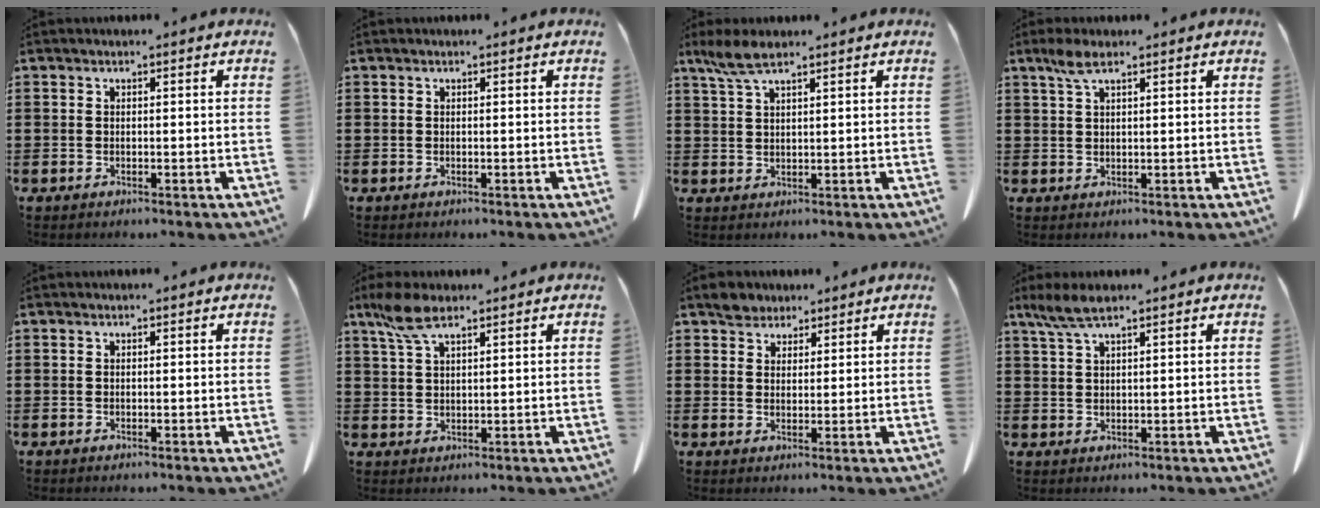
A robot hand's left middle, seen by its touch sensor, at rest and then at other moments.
{"total": 0.0}
{"total": 4.6, "force": [3.0, 1.1, 3.3], "torque": [-0.079, -0.002, 0.054]}
{"total": 3.4, "force": [2.0, 0.9, 2.6], "torque": [-0.058, 0.005, 0.035]}
{"total": 0.0}
{"total": 5.6, "force": [3.3, 1.8, 4.1], "torque": [-0.095, 0.001, 0.059]}
{"total": 3.1, "force": [2.6, 1.6, 0.4], "torque": [-0.009, 0.004, 0.049]}
{"total": 4.1, "force": [2.8, 0.8, 2.9], "torque": [-0.070, -0.003, 0.049]}